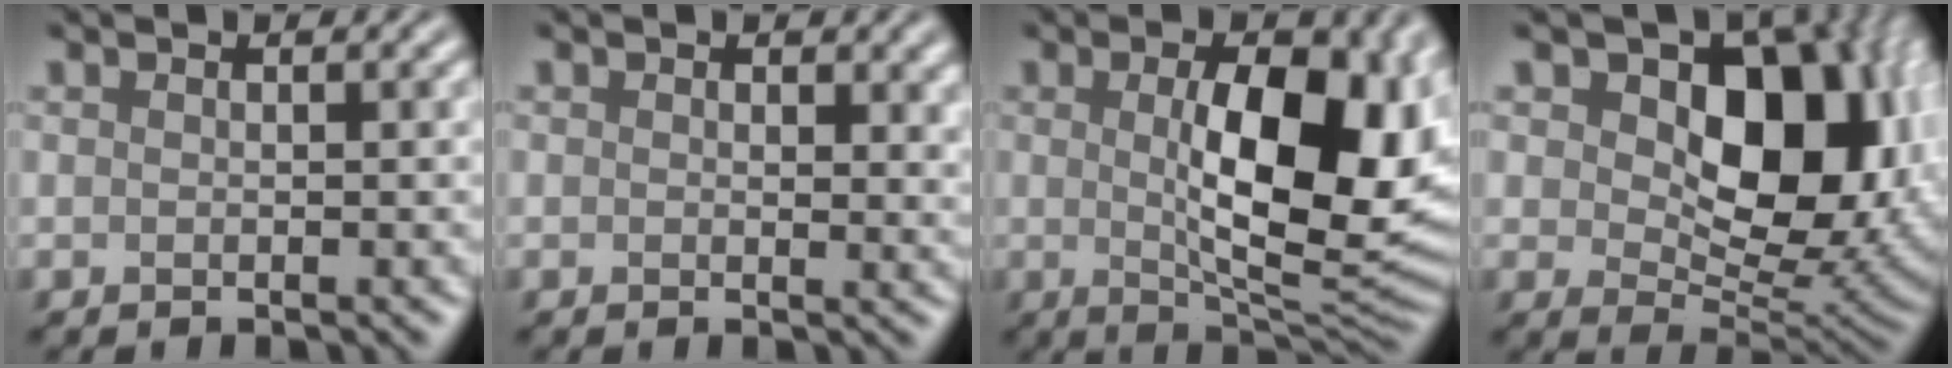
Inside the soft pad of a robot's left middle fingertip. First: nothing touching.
{"total": 2.0, "force": [0.7, 1.2, 1.4], "torque": [-0.014, -0.003, 0.008]}
{"total": 12.4, "force": [1.1, 5.4, 11.1], "torque": [-0.151, -0.010, 0.028]}
{"total": 13.8, "force": [3.7, 8.7, 10.1], "torque": [-0.118, -0.006, 0.057]}